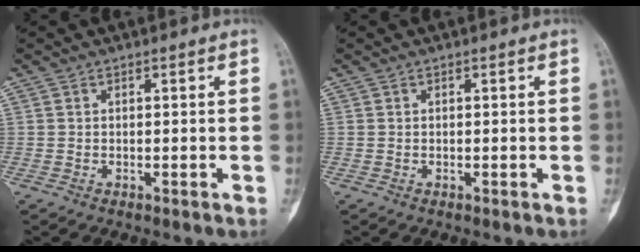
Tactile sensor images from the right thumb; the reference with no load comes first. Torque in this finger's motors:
{"motor_torque": [0.70, 0.59, 0.14, 0.06, 0.04]}